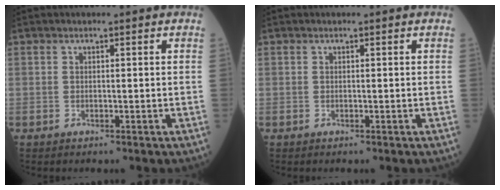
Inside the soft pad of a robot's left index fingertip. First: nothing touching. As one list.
[{"total": 0.0}]